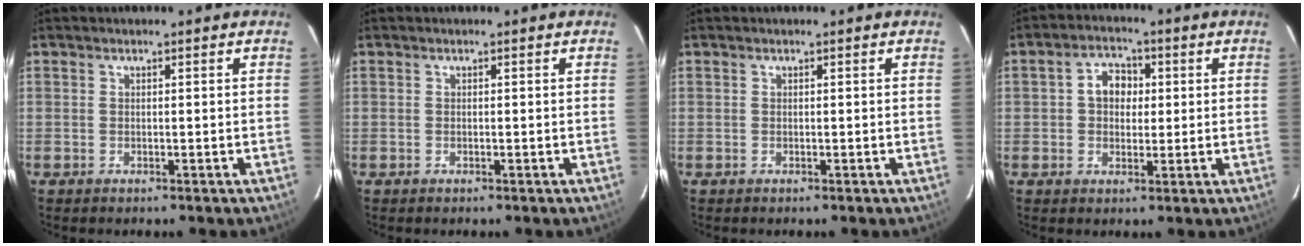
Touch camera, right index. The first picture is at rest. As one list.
[{"total": 0.0}, {"total": 0.0}, {"total": 5.3, "force": [0.8, 4.2, 3.1], "torque": [-0.054, 0.019, 0.013]}]